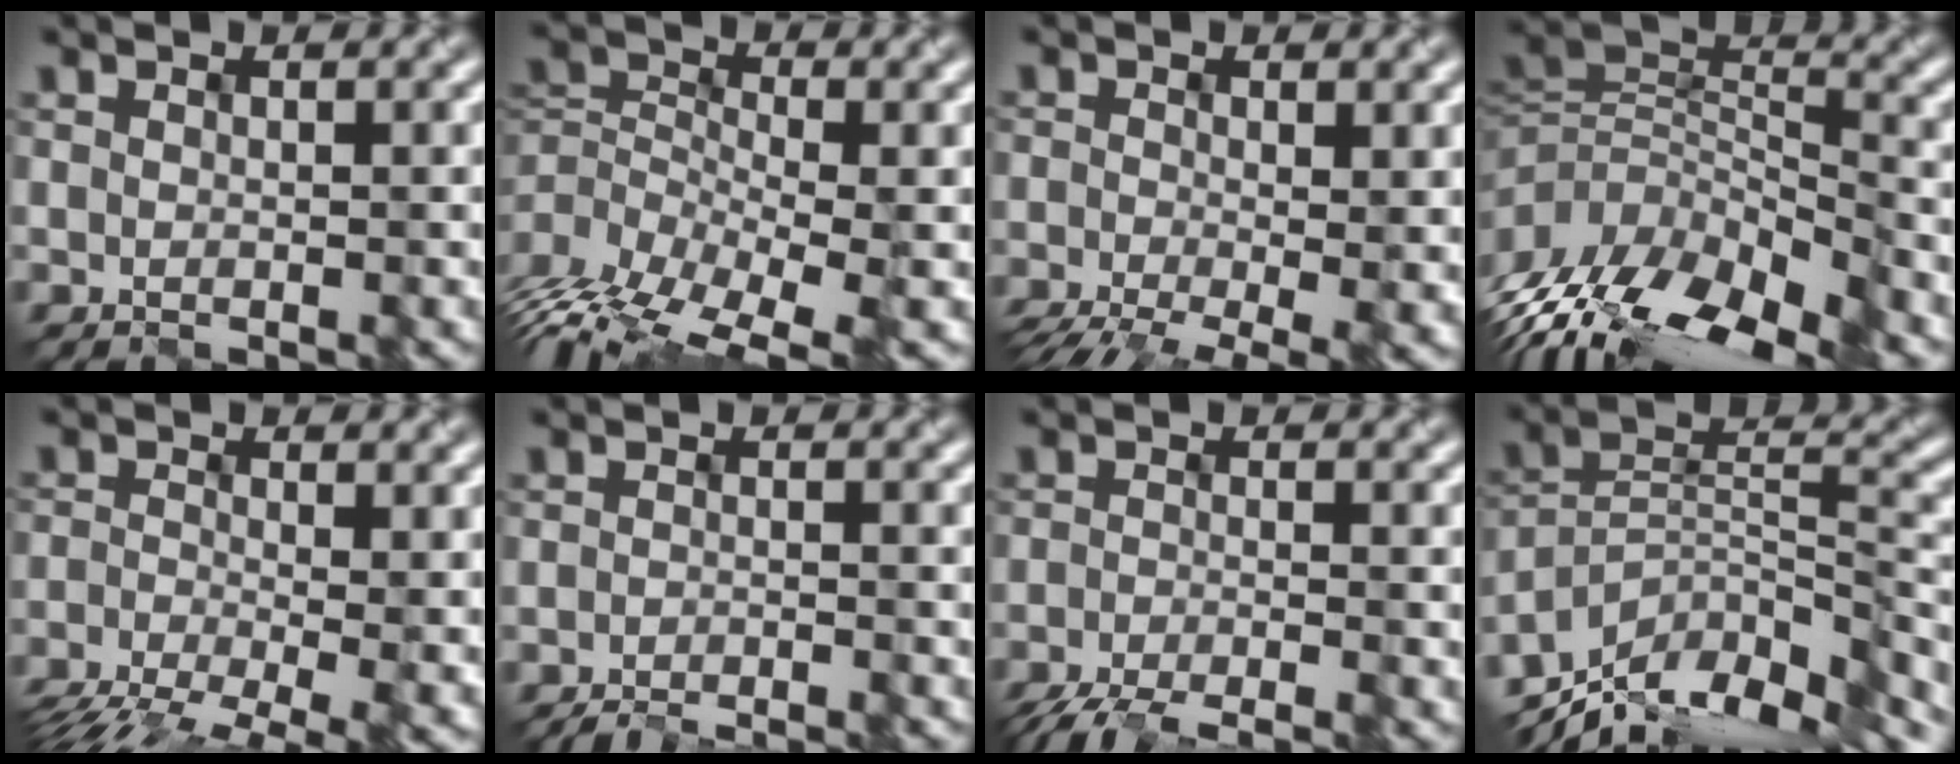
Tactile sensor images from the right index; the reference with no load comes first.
{"total": 9.1, "force": [-5.1, 4.7, 6.0], "torque": [-0.118, 0.003, -0.079]}
{"total": 8.3, "force": [-3.9, 3.5, 6.5], "torque": [-0.103, -0.019, -0.059]}
{"total": 13.0, "force": [-7.3, 6.7, 8.4], "torque": [-0.193, -0.005, -0.111]}
{"total": 8.7, "force": [-5.3, 3.1, 6.1], "torque": [-0.112, -0.028, -0.086]}
{"total": 4.3, "force": [-3.9, 0.6, 1.7], "torque": [-0.016, -0.006, -0.059]}
{"total": 5.6, "force": [-4.4, 1.1, 3.2], "torque": [-0.051, -0.019, -0.078]}
{"total": 13.1, "force": [-10.6, 4.8, 6.0], "torque": [-0.122, 0.015, -0.167]}